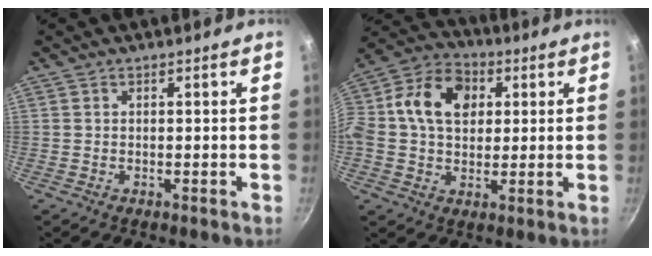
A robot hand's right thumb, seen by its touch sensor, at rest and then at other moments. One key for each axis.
{"total": 15.6, "fx": 2.9, "fy": 11.5, "fz": 10.2, "tx": -0.161, "ty": 0.023, "tz": 0.029}